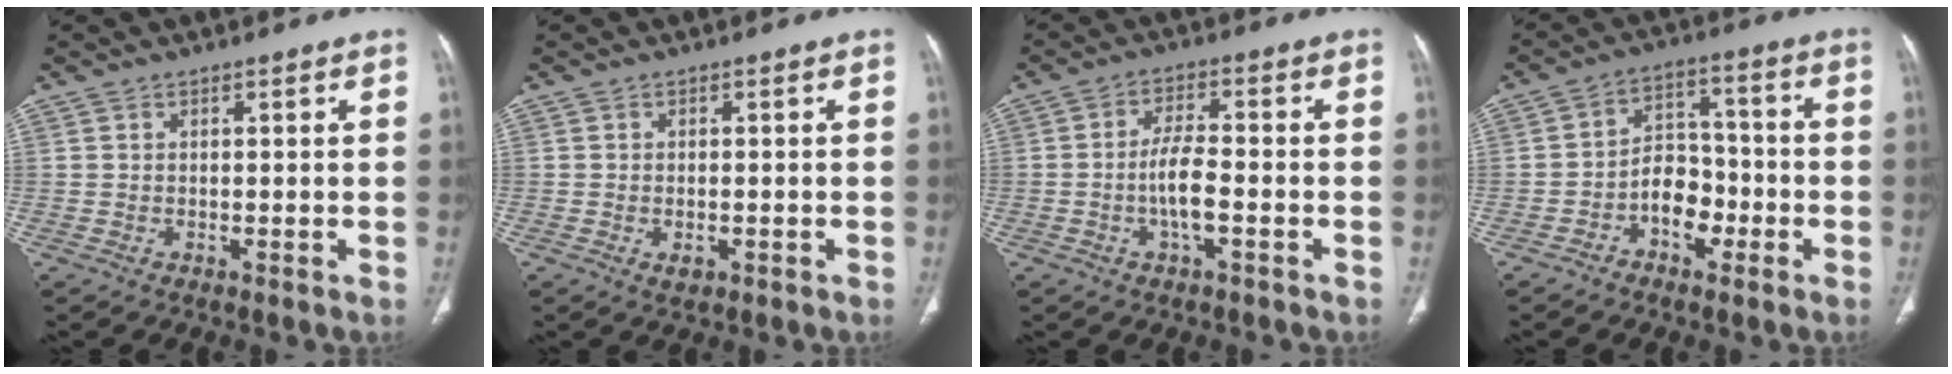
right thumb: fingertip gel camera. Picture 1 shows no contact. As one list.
[{"total": 1.9, "force": [-0.8, 1.2, 1.2], "torque": [-0.014, 0.004, -0.006]}, {"total": 6.0, "force": [-1.9, 1.9, 5.3], "torque": [-0.105, 0.016, -0.036]}, {"total": 8.0, "force": [-3.4, 5.6, 4.6], "torque": [-0.040, 0.043, -0.063]}]